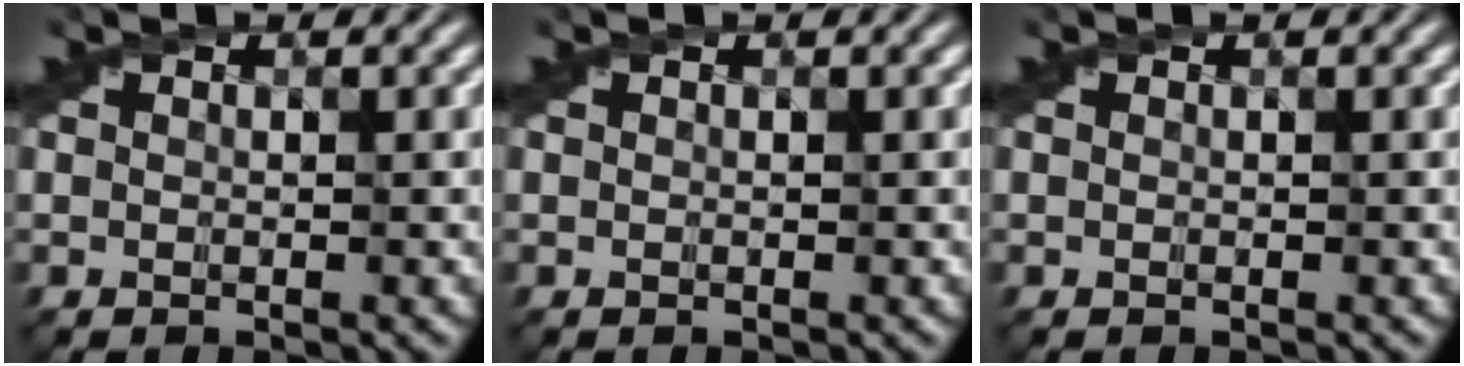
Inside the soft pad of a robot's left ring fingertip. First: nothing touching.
{"total": 0.0}
{"total": 0.0}